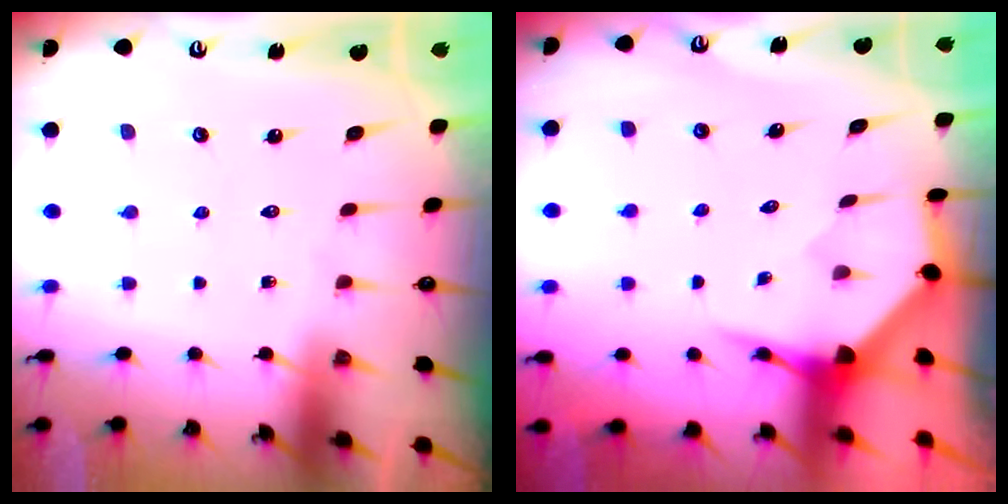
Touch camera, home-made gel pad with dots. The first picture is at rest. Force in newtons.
{"total": 3.9, "press": 3.9, "slide": 0.5}